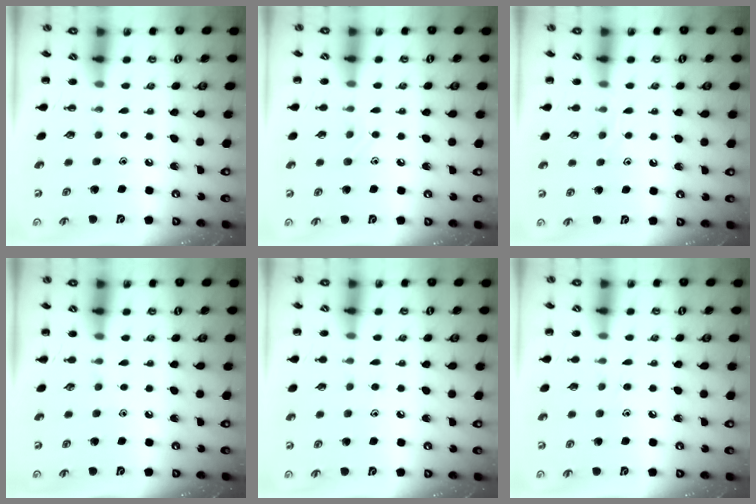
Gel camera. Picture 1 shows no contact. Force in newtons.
{"total": 6.1, "press": 5.9, "slide": 1.7}
{"total": 6.8, "press": 6.8, "slide": 0.8}
{"total": 0.0}
{"total": 6.5, "press": 6.1, "slide": 2.3}
{"total": 3.7, "press": 3.4, "slide": 1.3}